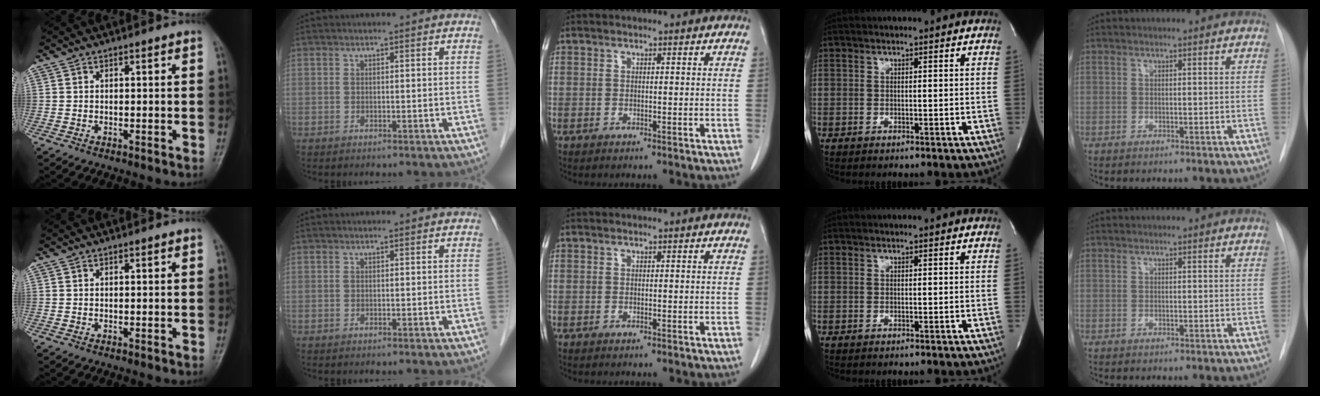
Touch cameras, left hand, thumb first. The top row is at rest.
{}